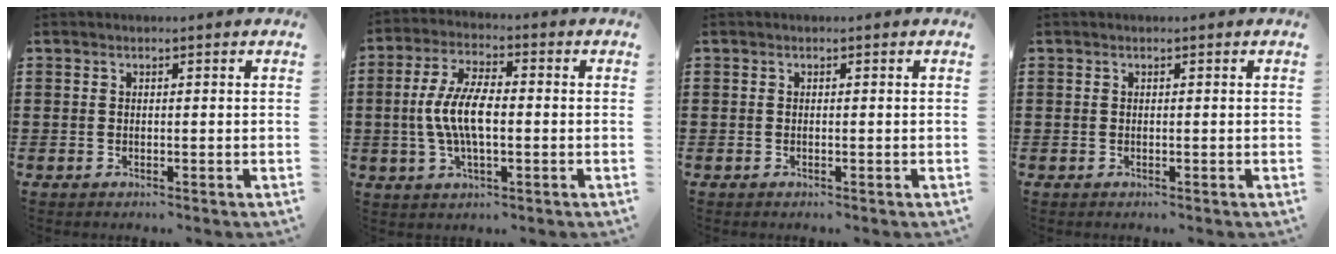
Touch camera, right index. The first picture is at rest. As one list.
[{"total": 8.3, "force": [-0.7, 3.2, 7.6], "torque": [-0.175, -0.007, -0.023]}, {"total": 0.0}, {"total": 0.0}]